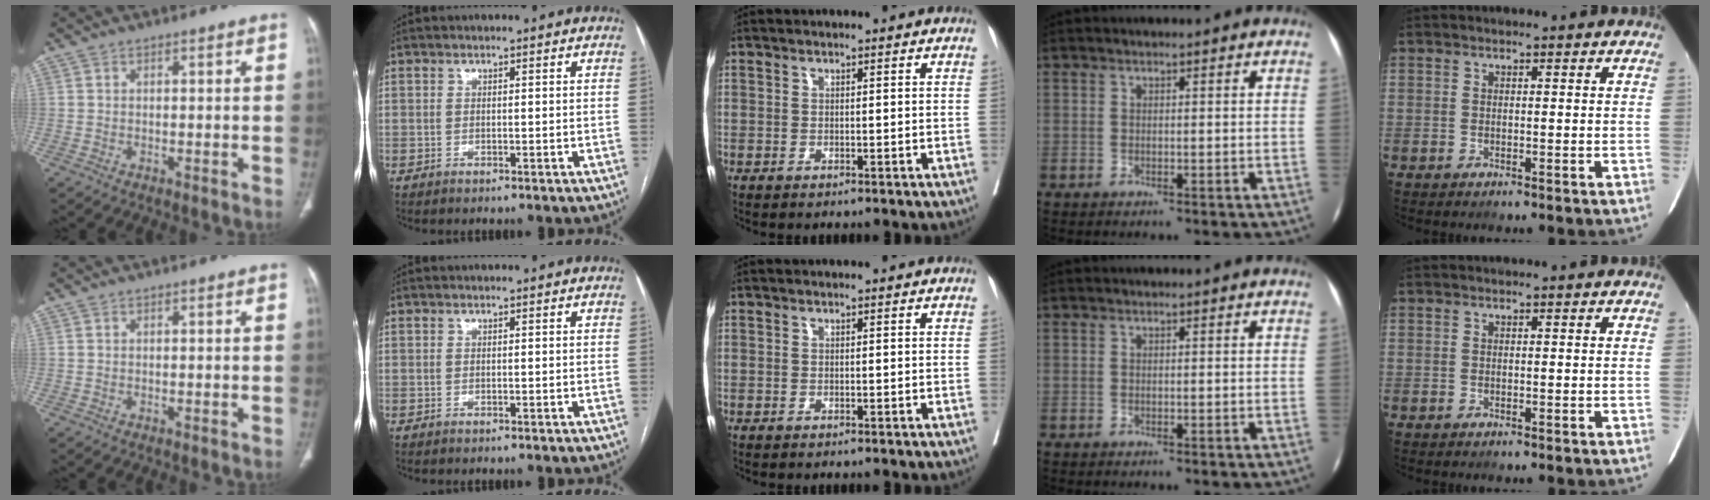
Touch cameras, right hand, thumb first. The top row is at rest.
{}